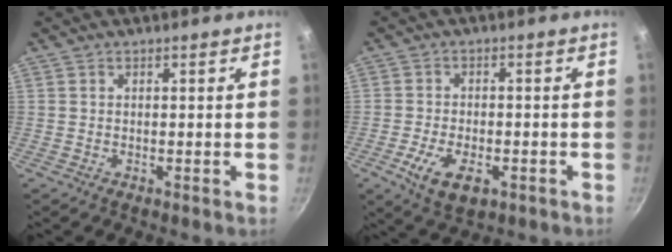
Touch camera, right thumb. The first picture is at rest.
{"total": 8.2, "force": [-3.2, 4.4, 6.1], "torque": [-0.109, 0.004, -0.053]}